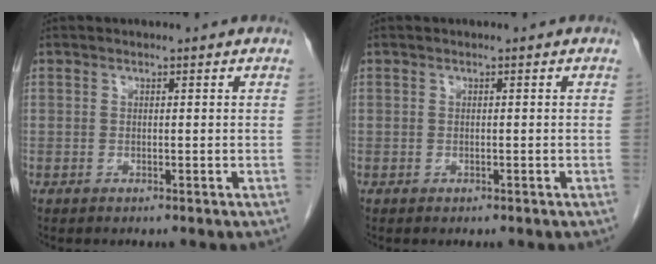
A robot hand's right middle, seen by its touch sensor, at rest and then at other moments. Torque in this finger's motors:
{"motor_torque": [-0.07, -0.01, -0.06, -0.01]}